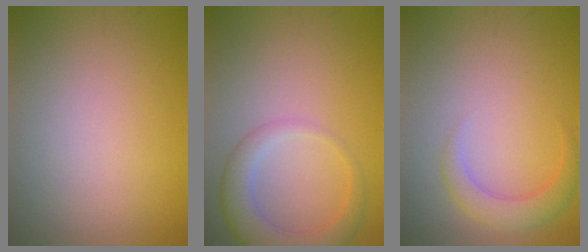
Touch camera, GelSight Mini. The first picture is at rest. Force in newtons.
{"total": 4.6, "press": 4.6, "slide": 0.2}
{"total": 2.9, "press": 2.9, "slide": 0.2}